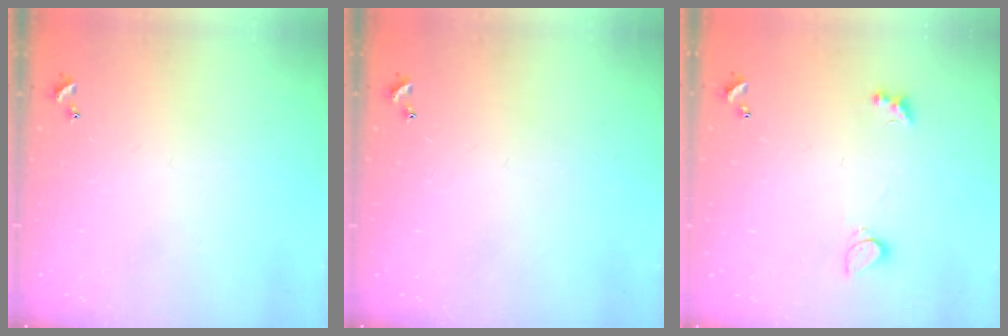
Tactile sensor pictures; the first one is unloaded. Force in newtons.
{"total": 0.0}
{"total": 2.2, "press": 2.1, "slide": 0.6}